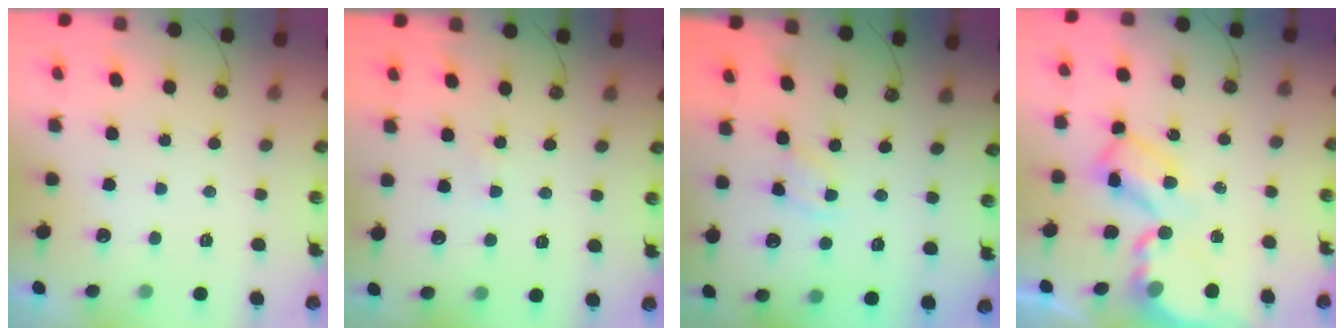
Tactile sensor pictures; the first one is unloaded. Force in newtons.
{"total": 1.7, "press": 1.7, "slide": 0.2}
{"total": 2.9, "press": 2.9, "slide": 0.4}
{"total": 8.9, "press": 8.9, "slide": 0.5}